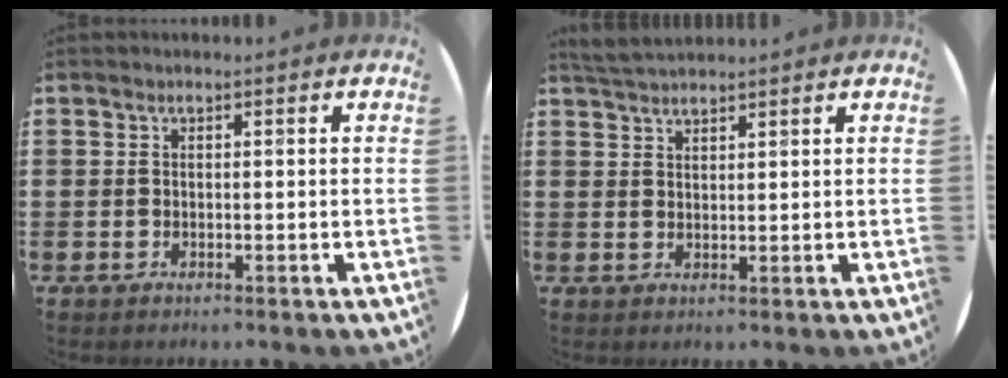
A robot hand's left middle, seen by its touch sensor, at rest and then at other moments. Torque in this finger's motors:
{"motor_torque": [0.16, -0.16, 0.03, 0.00]}